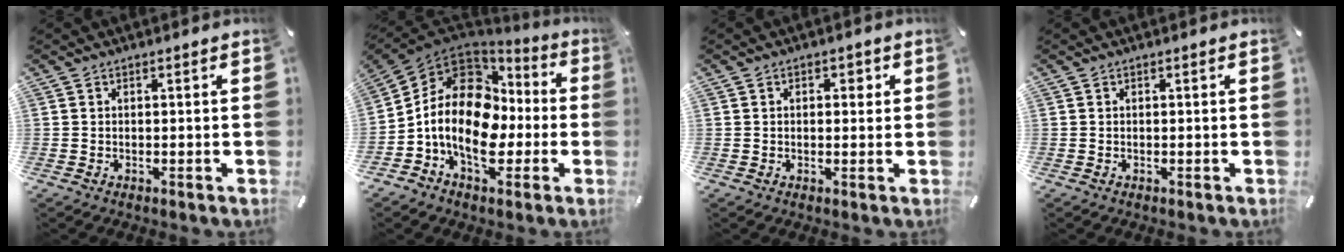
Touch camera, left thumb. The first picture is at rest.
{"total": 17.0, "force": [-2.6, 12.7, 11.1], "torque": [-0.222, 0.015, -0.043]}
{"total": 1.7, "force": [0.3, 1.2, 1.2], "torque": [-0.017, 0.005, 0.001]}
{"total": 0.0}